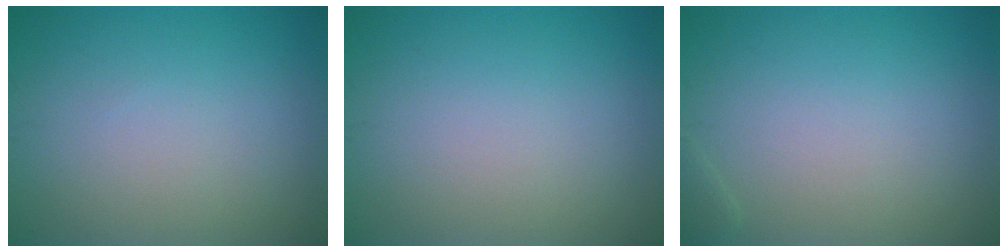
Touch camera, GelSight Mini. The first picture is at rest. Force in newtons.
{"total": 0.0}
{"total": 0.5, "press": 0.5, "slide": 0.1}